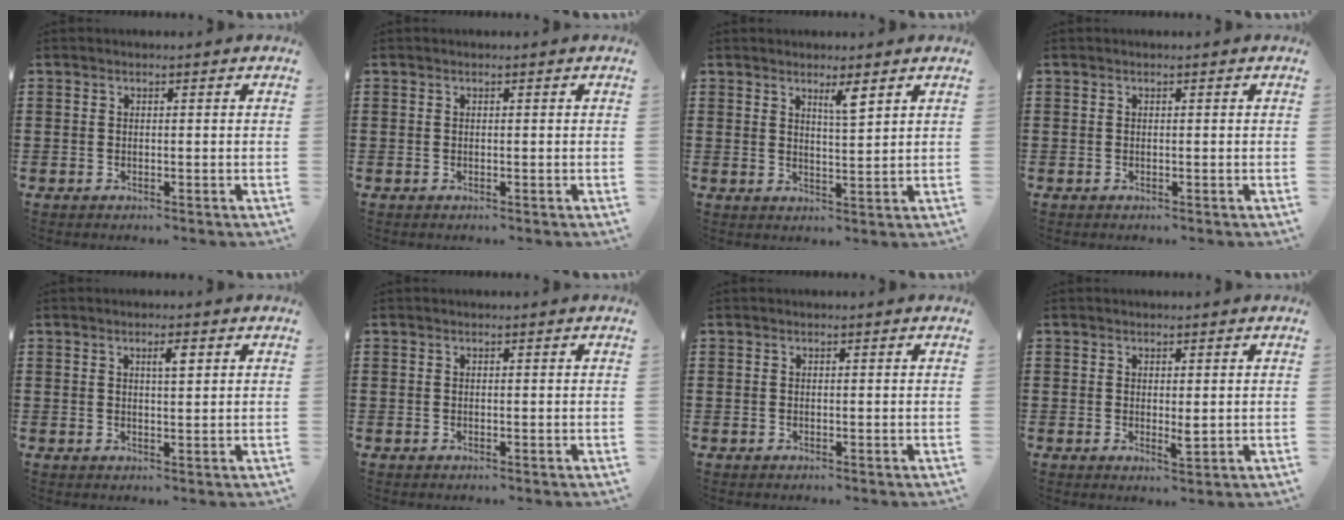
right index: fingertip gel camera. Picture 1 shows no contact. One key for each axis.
{"total": 0.0}
{"total": 3.2, "fx": 2.3, "fy": 0.4, "fz": 2.2, "tx": -0.040, "ty": -0.002, "tz": 0.038}
{"total": 0.0}
{"total": 2.4, "fx": 1.0, "fy": 0.5, "fz": 2.1, "tx": -0.034, "ty": 0.001, "tz": 0.013}
{"total": 0.0}
{"total": 0.0}
{"total": 2.0, "fx": 0.2, "fy": 0.8, "fz": 1.8, "tx": -0.025, "ty": -0.004, "tz": 0.003}